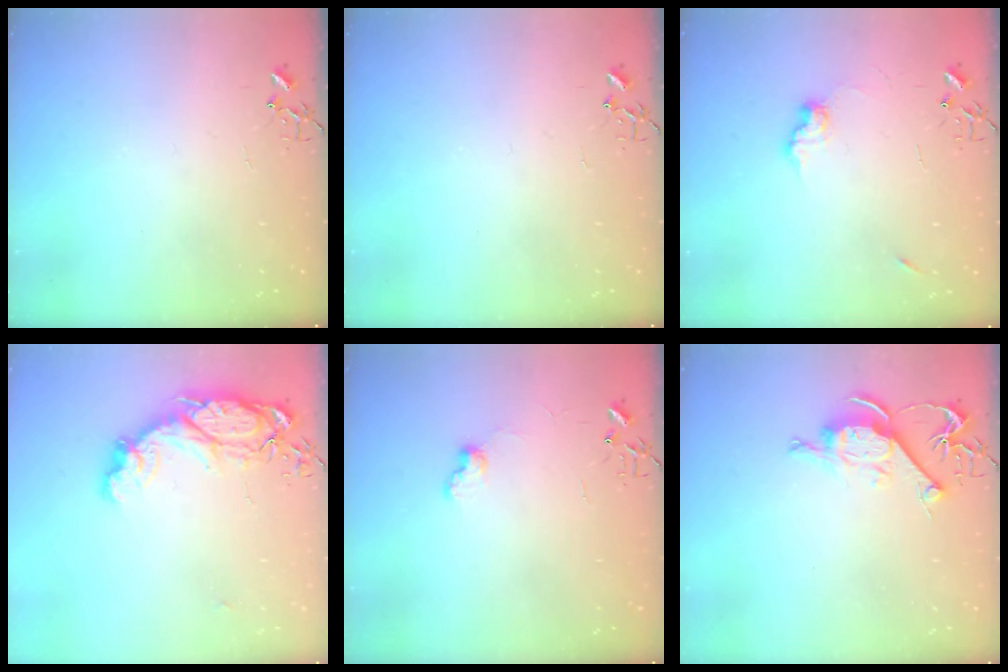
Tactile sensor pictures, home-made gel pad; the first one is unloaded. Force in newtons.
{"total": 0.0}
{"total": 7.9, "press": 7.9, "slide": 0.4}
{"total": 16.0, "press": 16.0, "slide": 1.3}
{"total": 6.3, "press": 6.2, "slide": 0.9}
{"total": 9.6, "press": 9.6, "slide": 0.2}